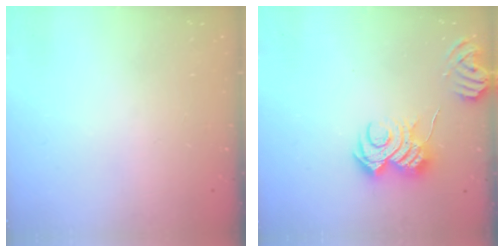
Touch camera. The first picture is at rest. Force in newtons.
{"total": 9.0, "press": 9.0, "slide": 1.0}